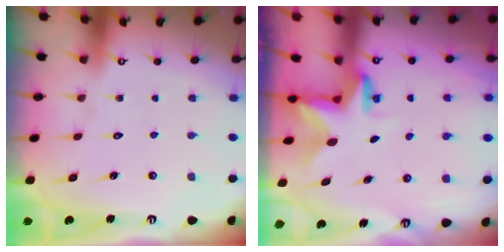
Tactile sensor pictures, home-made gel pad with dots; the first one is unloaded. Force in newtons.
{"total": 2.8, "press": 2.8, "slide": 0.2}